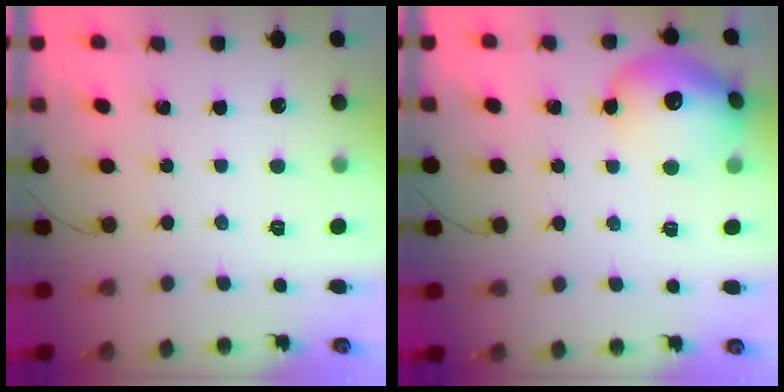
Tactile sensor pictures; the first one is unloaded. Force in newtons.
{"total": 15.1, "press": 15.0, "slide": 1.6}